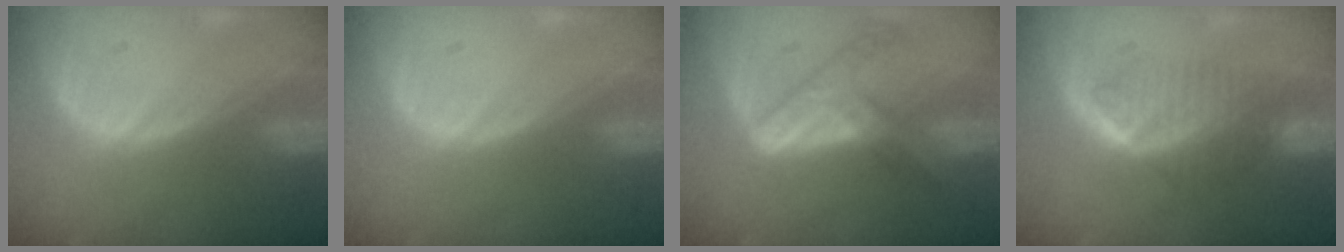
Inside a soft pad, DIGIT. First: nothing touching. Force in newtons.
{"total": 0.7, "press": 0.0, "slide": 0.7}
{"total": 7.4, "press": 6.2, "slide": 4.1}
{"total": 6.4, "press": 5.9, "slide": 2.6}